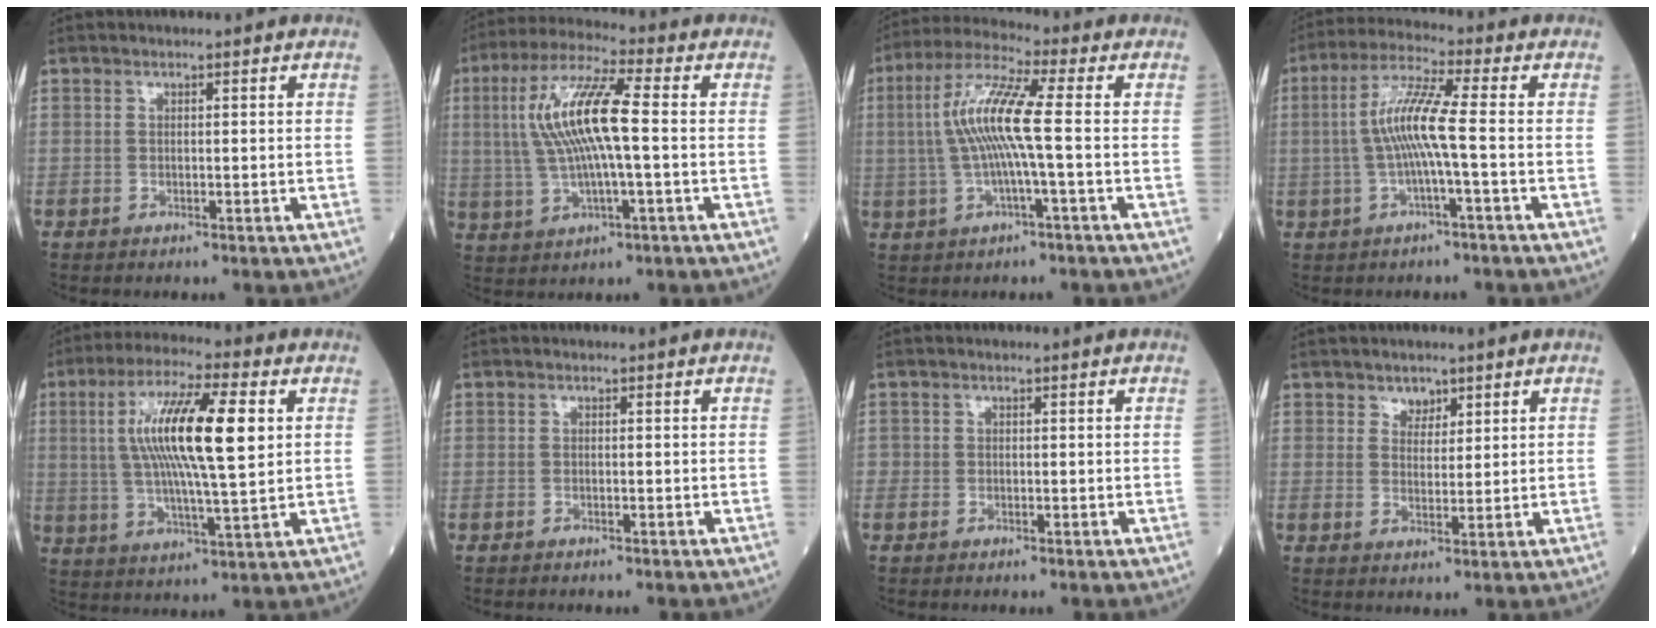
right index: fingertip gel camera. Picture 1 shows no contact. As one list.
[{"total": 13.4, "force": [0.8, 2.6, 13.1], "torque": [-0.278, 0.018, 0.016]}, {"total": 11.1, "force": [0.0, 1.1, 11.0], "torque": [-0.234, 0.017, -0.003]}, {"total": 8.9, "force": [-0.8, 0.6, 8.8], "torque": [-0.184, 0.014, -0.018]}, {"total": 16.0, "force": [3.1, 2.7, 15.5], "torque": [-0.302, 0.019, 0.053]}, {"total": 1.6, "force": [-1.3, 0.7, 0.7], "torque": [-0.020, -0.003, -0.015]}, {"total": 2.3, "force": [-0.7, 1.9, 1.1], "torque": [-0.052, 0.007, -0.014]}, {"total": 3.7, "force": [2.3, 2.6, 1.3], "torque": [-0.027, 0.004, 0.046]}]